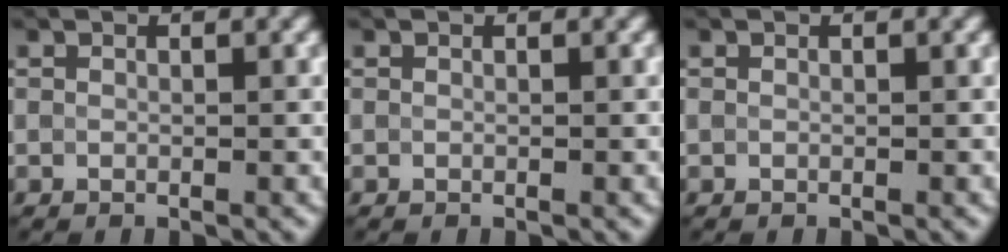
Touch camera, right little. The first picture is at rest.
{"total": 0.0}
{"total": 0.0}